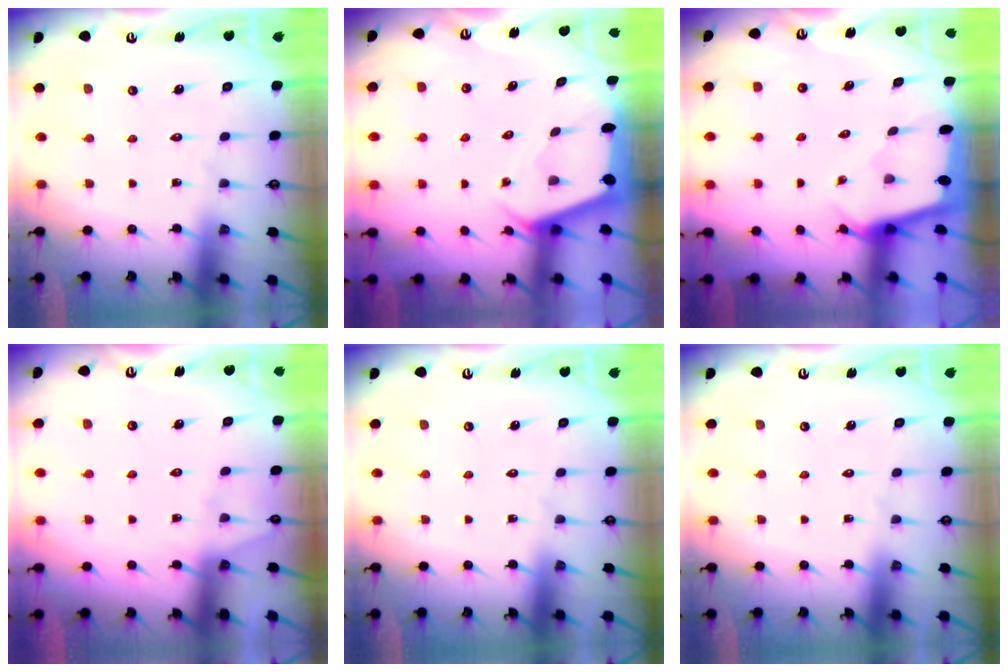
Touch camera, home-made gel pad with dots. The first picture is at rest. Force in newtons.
{"total": 2.5, "press": 2.5, "slide": 0.3}
{"total": 1.6, "press": 1.6, "slide": 0.2}
{"total": 3.8, "press": 3.8, "slide": 0.5}
{"total": 0.0}
{"total": 0.0}